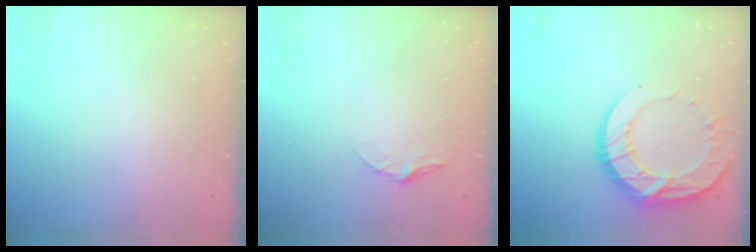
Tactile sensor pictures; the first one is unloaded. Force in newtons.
{"total": 4.6, "press": 4.6, "slide": 0.4}
{"total": 14.6, "press": 14.6, "slide": 1.2}